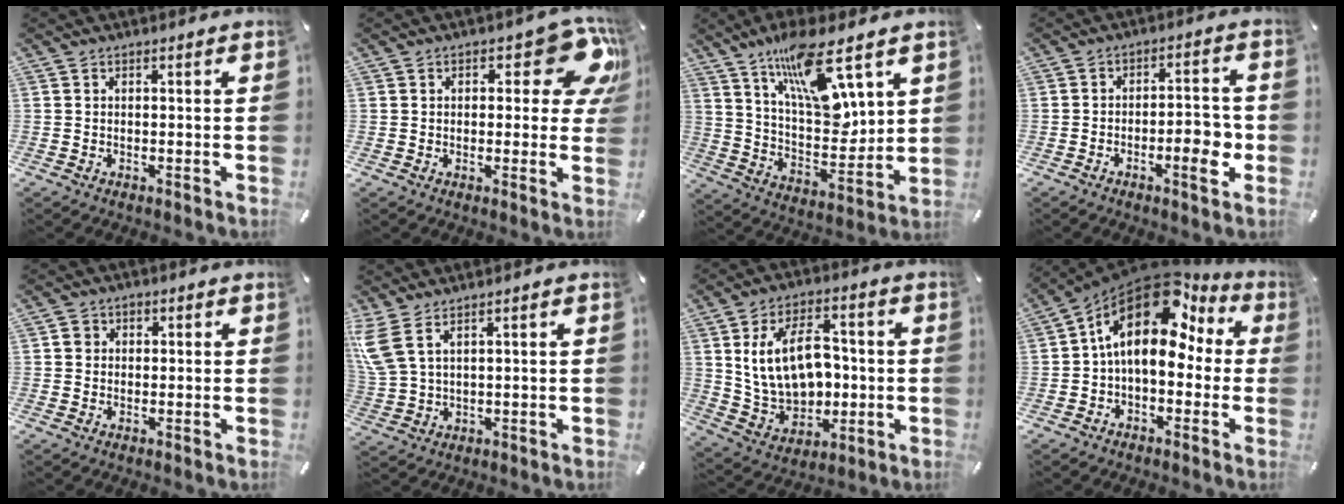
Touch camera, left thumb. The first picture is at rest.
{"total": 12.1, "force": [5.1, 6.2, 9.1], "torque": [-0.103, -0.028, 0.088]}
{"total": 16.8, "force": [10.6, 5.9, 11.6], "torque": [-0.207, -0.058, 0.178]}
{"total": 7.9, "force": [-2.6, 3.2, 6.7], "torque": [-0.096, 0.013, -0.042]}
{"total": 2.6, "force": [0.2, 2.4, 1.0], "torque": [-0.003, 0.003, -0.003]}
{"total": 6.0, "force": [3.6, 2.5, 4.1], "torque": [-0.109, -0.015, 0.064]}
{"total": 15.7, "force": [1.4, 11.3, 10.8], "torque": [-0.198, 0.007, 0.031]}
{"total": 17.2, "force": [5.4, 10.6, 12.4], "torque": [-0.214, -0.032, 0.086]}